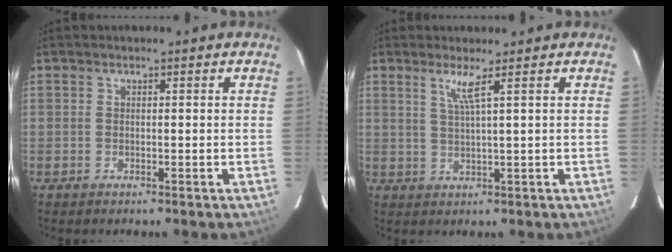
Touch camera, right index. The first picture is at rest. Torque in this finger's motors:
{"motor_torque": [0.14, 0.05, 0.03, 0.05]}